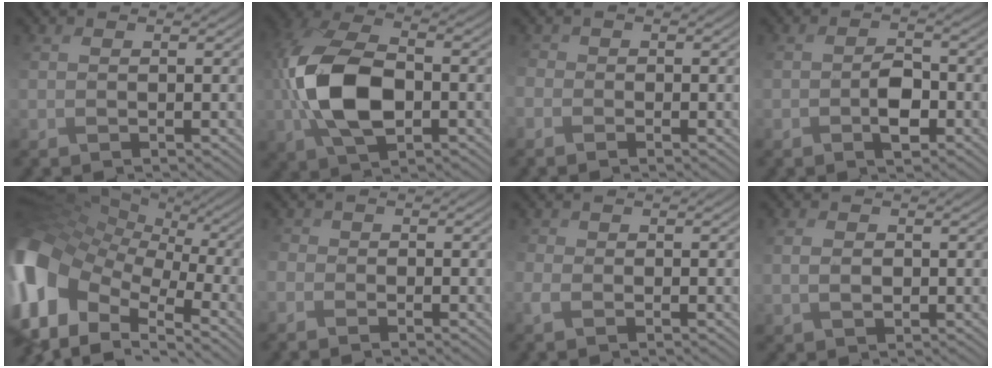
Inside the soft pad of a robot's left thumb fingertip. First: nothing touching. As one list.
[{"total": 11.4, "force": [-0.9, 6.5, 9.3], "torque": [-0.212, 0.008, -0.019]}, {"total": 2.4, "force": [-1.4, 1.9, 0.6], "torque": [-0.018, -0.002, -0.027]}, {"total": 3.5, "force": [-1.3, 2.0, 2.5], "torque": [-0.039, 0.009, -0.021]}, {"total": 16.9, "force": [-4.1, 11.6, 11.6], "torque": [-0.301, -0.006, -0.074]}, {"total": 2.1, "force": [-1.2, 1.6, 0.5], "torque": [-0.015, -0.003, -0.023]}, {"total": 1.1, "force": [-0.2, 1.1, 0.4], "torque": [-0.020, 0.000, -0.009]}, {"total": 1.4, "force": [0.9, 1.1, 0.1], "torque": [-0.004, 0.003, 0.020]}]